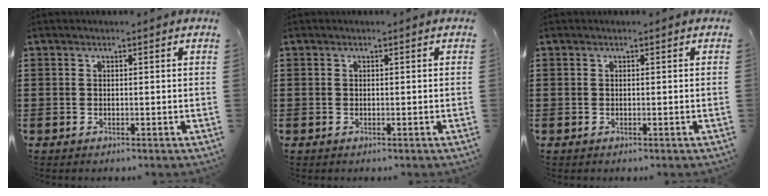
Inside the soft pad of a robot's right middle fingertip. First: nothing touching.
{"total": 0.0}
{"total": 0.0}